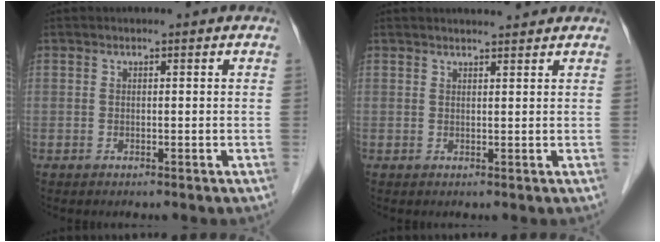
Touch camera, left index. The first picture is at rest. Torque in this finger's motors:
{"motor_torque": [0.45, -0.59, 0.05, -0.01]}